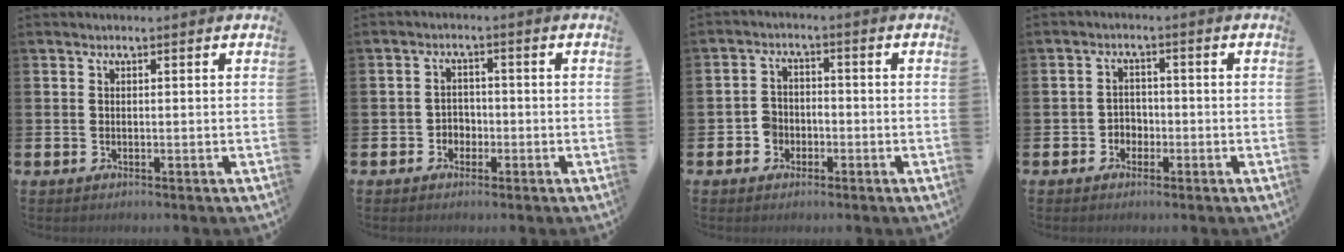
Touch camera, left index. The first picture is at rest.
{"total": 2.4, "force": [-1.3, 1.9, 0.5], "torque": [-0.012, 0.006, -0.032]}
{"total": 3.1, "force": [-1.8, 2.4, 0.5], "torque": [-0.020, 0.010, -0.041]}
{"total": 2.4, "force": [-1.5, 1.9, 0.4], "torque": [-0.018, 0.009, -0.034]}